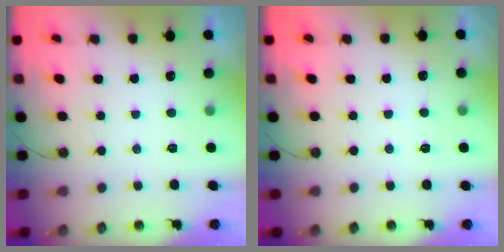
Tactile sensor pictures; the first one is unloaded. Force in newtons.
{"total": 3.6, "press": 3.5, "slide": 0.5}